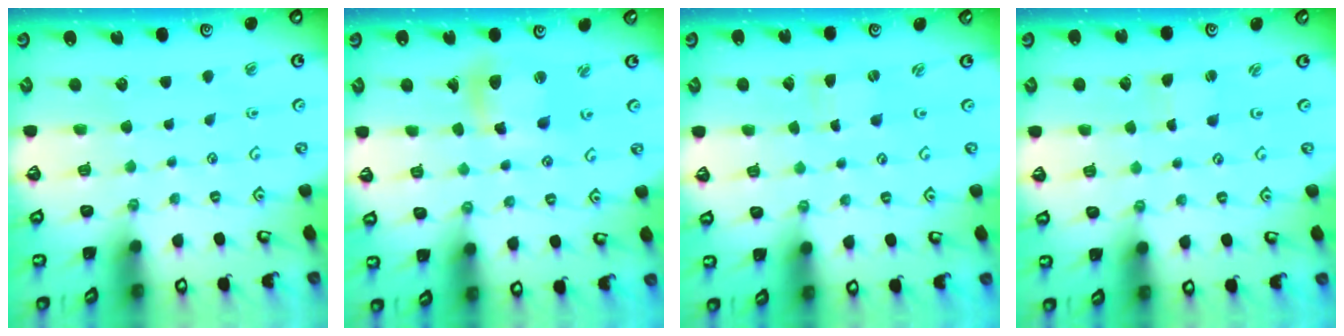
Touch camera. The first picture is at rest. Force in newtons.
{"total": 10.4, "press": 10.3, "slide": 1.4}
{"total": 0.0}
{"total": 0.9, "press": 0.9, "slide": 0.0}